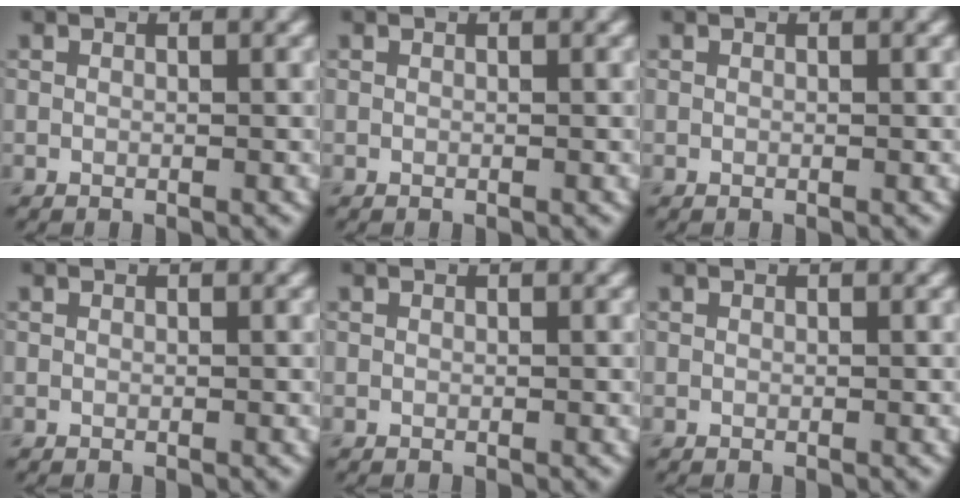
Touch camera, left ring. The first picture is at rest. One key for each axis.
{"total": 0.0}
{"total": 0.0}
{"total": 0.0}
{"total": 0.0}
{"total": 0.0}